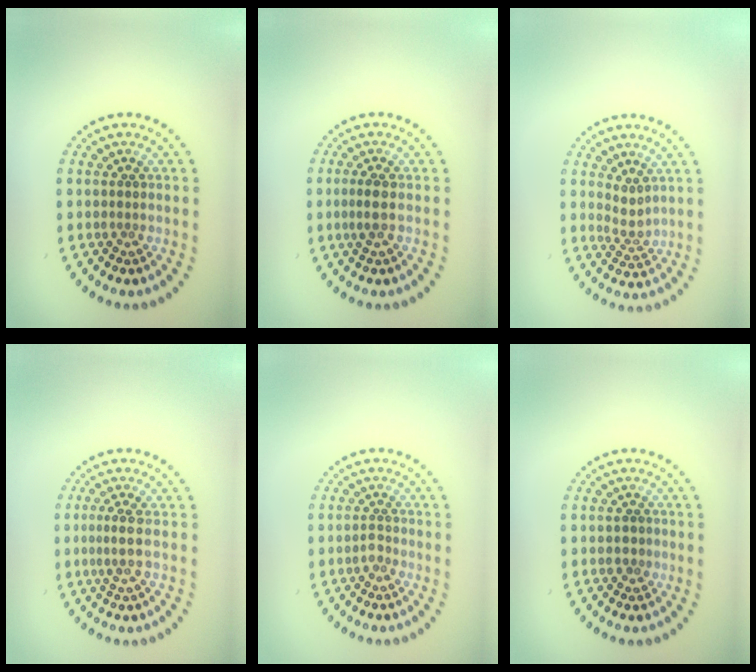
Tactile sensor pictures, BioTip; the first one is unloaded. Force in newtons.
{"total": 1.5, "press": 1.3, "slide": 0.8}
{"total": 1.8, "press": 1.2, "slide": 1.3}
{"total": 2.0, "press": 1.5, "slide": 1.4}
{"total": 1.0, "press": 0.8, "slide": 0.7}
{"total": 0.8, "press": 0.8, "slide": 0.1}